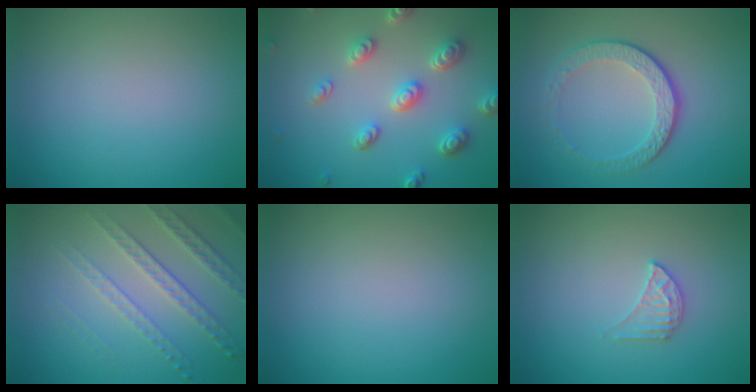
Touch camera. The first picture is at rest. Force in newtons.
{"total": 4.5, "press": 3.7, "slide": 2.6}
{"total": 4.3, "press": 3.0, "slide": 3.1}
{"total": 3.6, "press": 3.2, "slide": 1.6}
{"total": 0.0}
{"total": 1.7, "press": 1.7, "slide": 0.1}